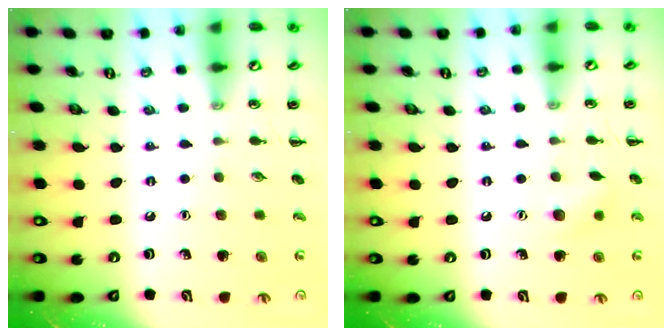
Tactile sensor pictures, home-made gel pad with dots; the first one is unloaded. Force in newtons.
{"total": 7.2, "press": 7.0, "slide": 1.6}